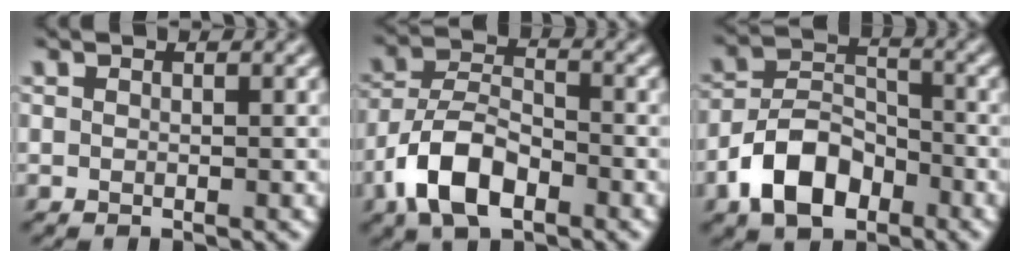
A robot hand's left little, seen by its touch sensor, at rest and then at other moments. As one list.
[{"total": 6.9, "force": [-3.8, 3.5, 4.6], "torque": [-0.084, 0.003, -0.080]}, {"total": 6.6, "force": [-3.7, 4.0, 3.8], "torque": [-0.066, 0.003, -0.074]}]